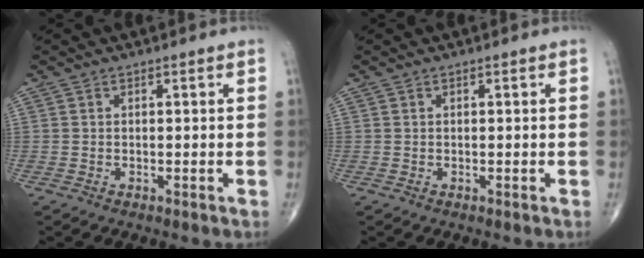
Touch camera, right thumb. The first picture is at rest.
{"total": 0.0}